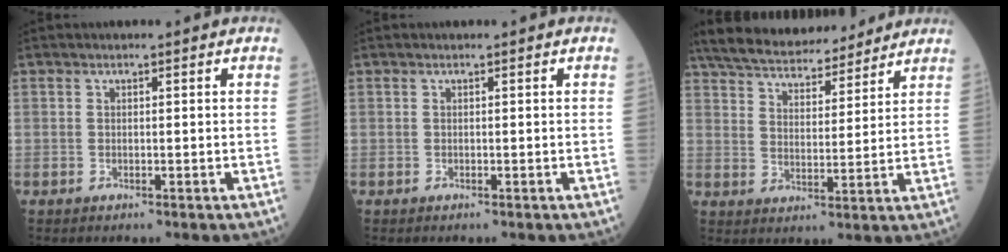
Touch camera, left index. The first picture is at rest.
{"total": 0.0}
{"total": 19.7, "force": [17.3, 5.2, 7.8], "torque": [-0.144, 0.039, 0.266]}